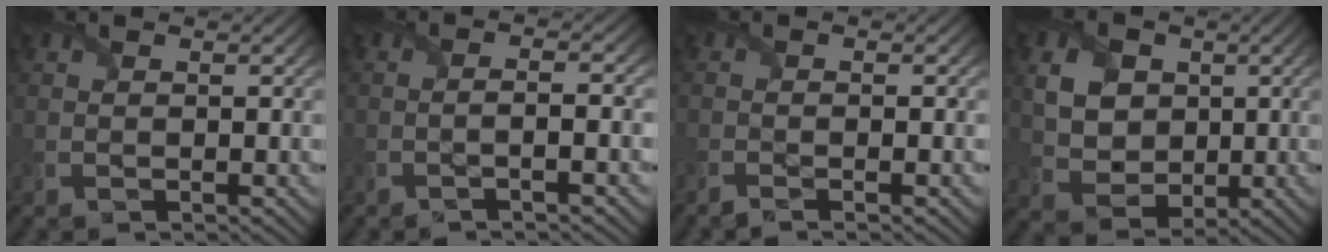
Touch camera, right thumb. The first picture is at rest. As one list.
[{"total": 2.6, "force": [-1.4, -0.2, 2.2], "torque": [-0.033, 0.007, -0.032]}, {"total": 1.6, "force": [-1.2, -0.5, 0.9], "torque": [-0.019, -0.002, -0.026]}, {"total": 6.4, "force": [1.2, 5.1, 3.7], "torque": [-0.097, 0.000, 0.017]}]